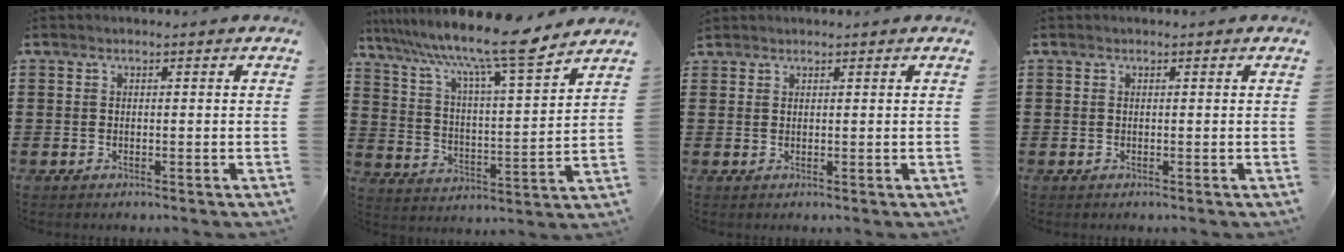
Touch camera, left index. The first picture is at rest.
{"total": 11.5, "force": [9.6, 0.3, 6.2], "torque": [-0.149, -0.062, 0.155]}
{"total": 0.9, "force": [0.8, 0.2, 0.1], "torque": [-0.004, 0.000, 0.017]}
{"total": 0.0}